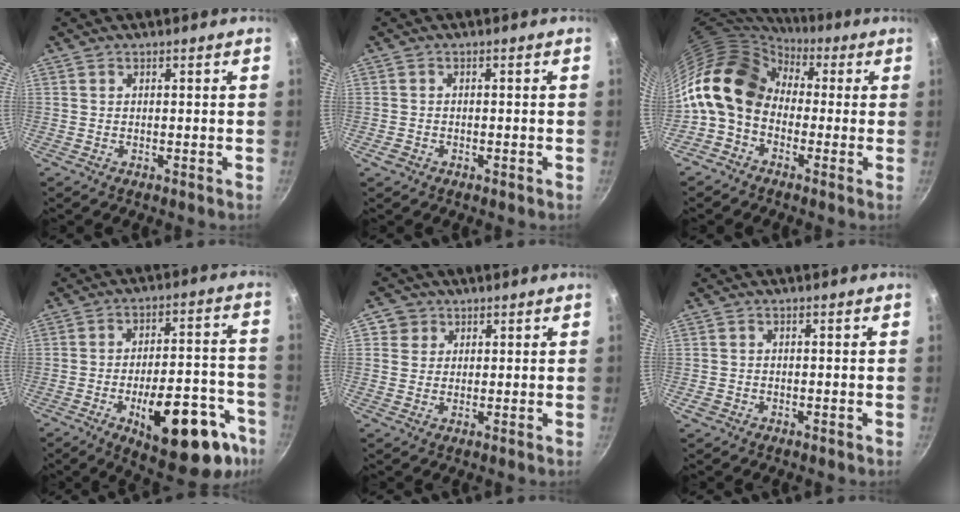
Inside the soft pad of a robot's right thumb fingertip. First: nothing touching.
{"total": 1.7, "force": [-0.9, 1.2, 0.8], "torque": [-0.020, 0.006, -0.015]}
{"total": 14.8, "force": [0.2, 11.4, 9.4], "torque": [-0.147, 0.037, -0.020]}
{"total": 23.1, "force": [-10.7, 9.7, 18.1], "torque": [-0.186, 0.045, -0.137]}
{"total": 3.6, "force": [1.2, 3.3, 0.5], "torque": [0.026, 0.005, 0.014]}
{"total": 1.6, "force": [-0.9, 1.2, 0.7], "torque": [-0.018, 0.005, -0.014]}